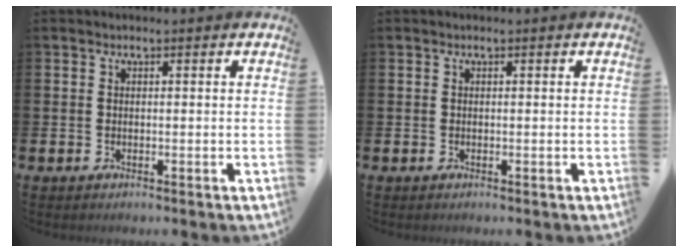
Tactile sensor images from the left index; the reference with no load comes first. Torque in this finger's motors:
{"motor_torque": [0.00, 0.00, 0.00, 0.00]}